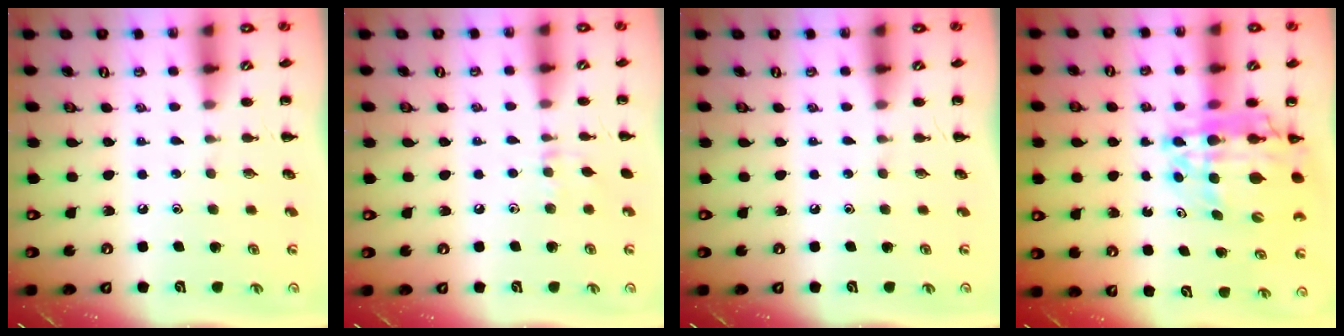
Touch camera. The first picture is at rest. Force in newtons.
{"total": 3.8, "press": 3.5, "slide": 1.4}
{"total": 0.0}
{"total": 17.0, "press": 16.3, "slide": 4.6}